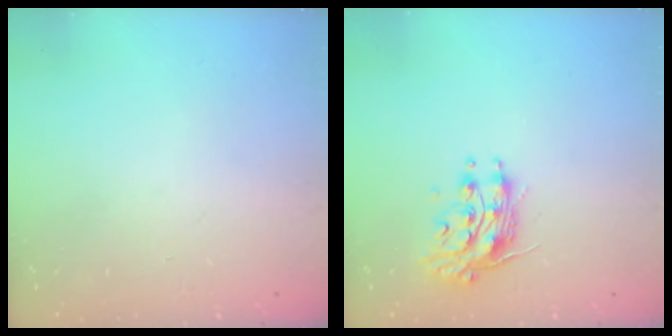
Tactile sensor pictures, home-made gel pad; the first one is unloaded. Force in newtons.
{"total": 10.9, "press": 10.9, "slide": 0.5}